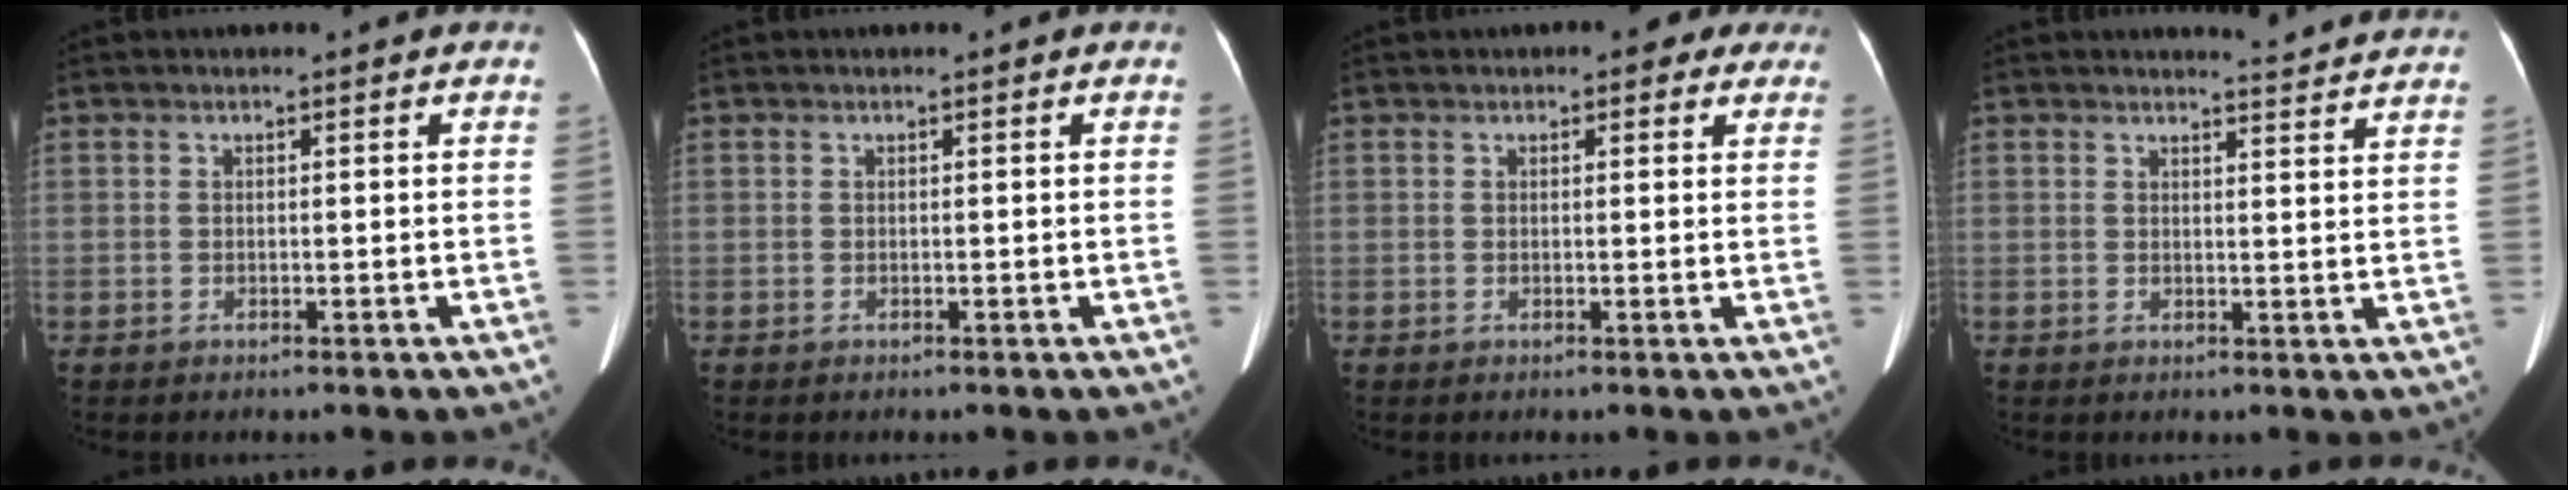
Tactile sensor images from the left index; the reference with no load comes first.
{"total": 0.0}
{"total": 3.3, "force": [2.3, 1.8, 1.6], "torque": [-0.005, 0.011, 0.021]}
{"total": 6.3, "force": [6.3, 0.0, 0.8], "torque": [-0.015, -0.011, 0.056]}